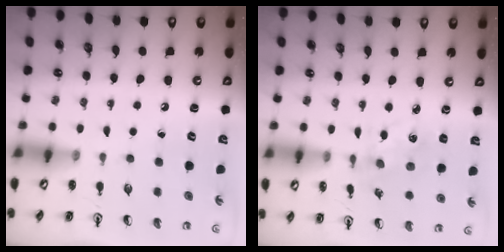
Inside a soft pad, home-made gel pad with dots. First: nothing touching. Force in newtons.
{"total": 1.5, "press": 1.4, "slide": 0.4}